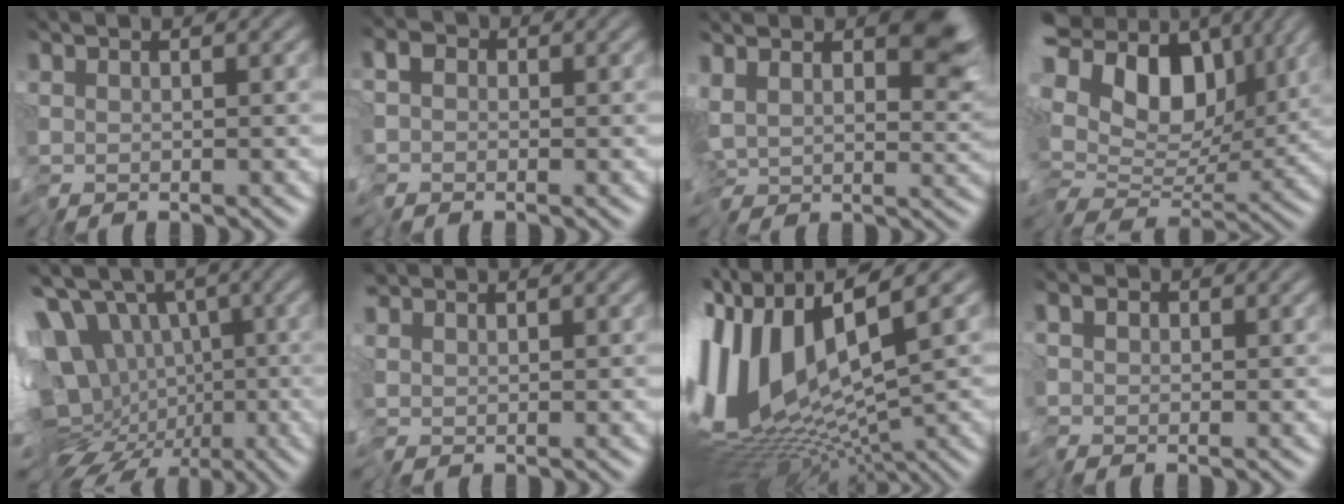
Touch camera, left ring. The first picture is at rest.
{"total": 1.2, "force": [-0.6, 1.1, 0.2], "torque": [0.000, 0.000, -0.017]}
{"total": 7.7, "force": [2.8, 4.8, 5.3], "torque": [-0.117, -0.004, 0.050]}
{"total": 11.2, "force": [2.3, 7.8, 7.8], "torque": [-0.152, -0.003, 0.054]}
{"total": 13.0, "force": [0.7, 10.1, 8.2], "torque": [-0.146, -0.011, 0.028]}
{"total": 1.2, "force": [0.7, 0.7, 0.7], "torque": [-0.017, 0.004, 0.013]}
{"total": 13.6, "force": [0.5, 5.1, 12.6], "torque": [-0.274, -0.001, 0.029]}
{"total": 1.0, "force": [-0.4, 0.9, 0.3], "torque": [-0.001, 0.001, -0.012]}